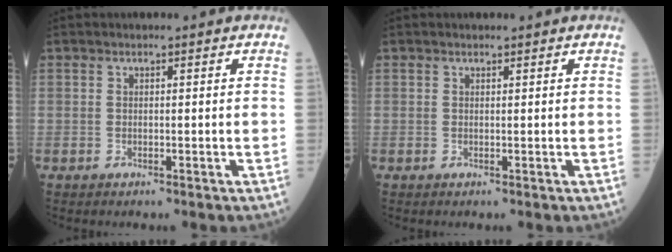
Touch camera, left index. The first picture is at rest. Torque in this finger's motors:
{"motor_torque": [-0.02, 0.05, -0.04, -0.01]}